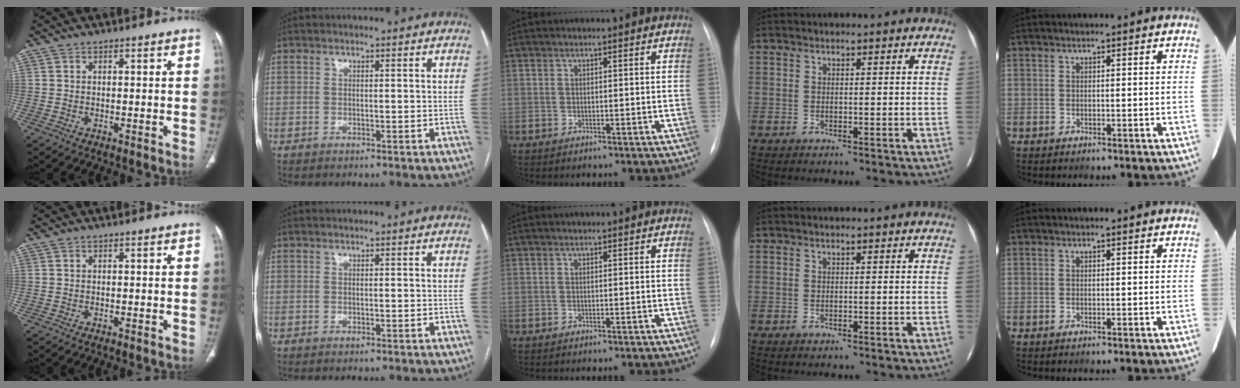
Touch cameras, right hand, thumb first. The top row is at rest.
{}